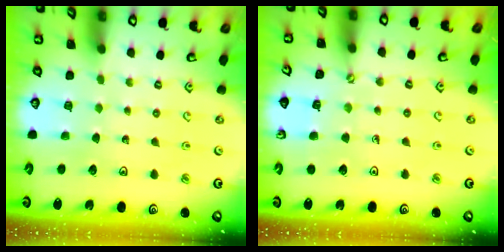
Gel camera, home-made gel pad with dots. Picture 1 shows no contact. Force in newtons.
{"total": 2.3, "press": 2.2, "slide": 0.3}